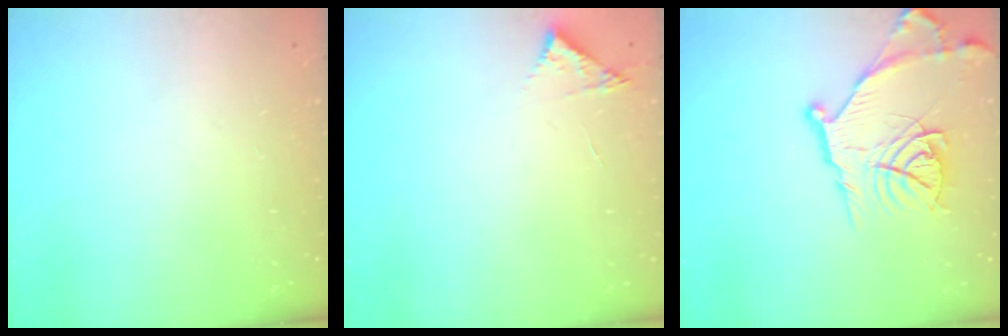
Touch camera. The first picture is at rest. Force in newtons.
{"total": 3.6, "press": 3.6, "slide": 0.1}
{"total": 17.5, "press": 17.4, "slide": 1.6}